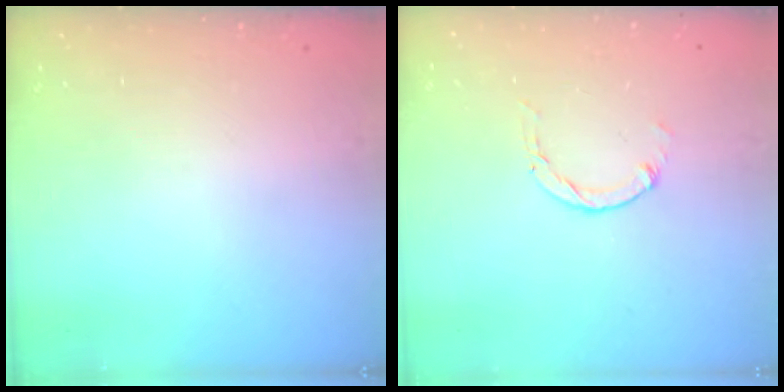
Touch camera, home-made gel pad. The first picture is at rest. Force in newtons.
{"total": 1.1, "press": 1.1, "slide": 0.2}